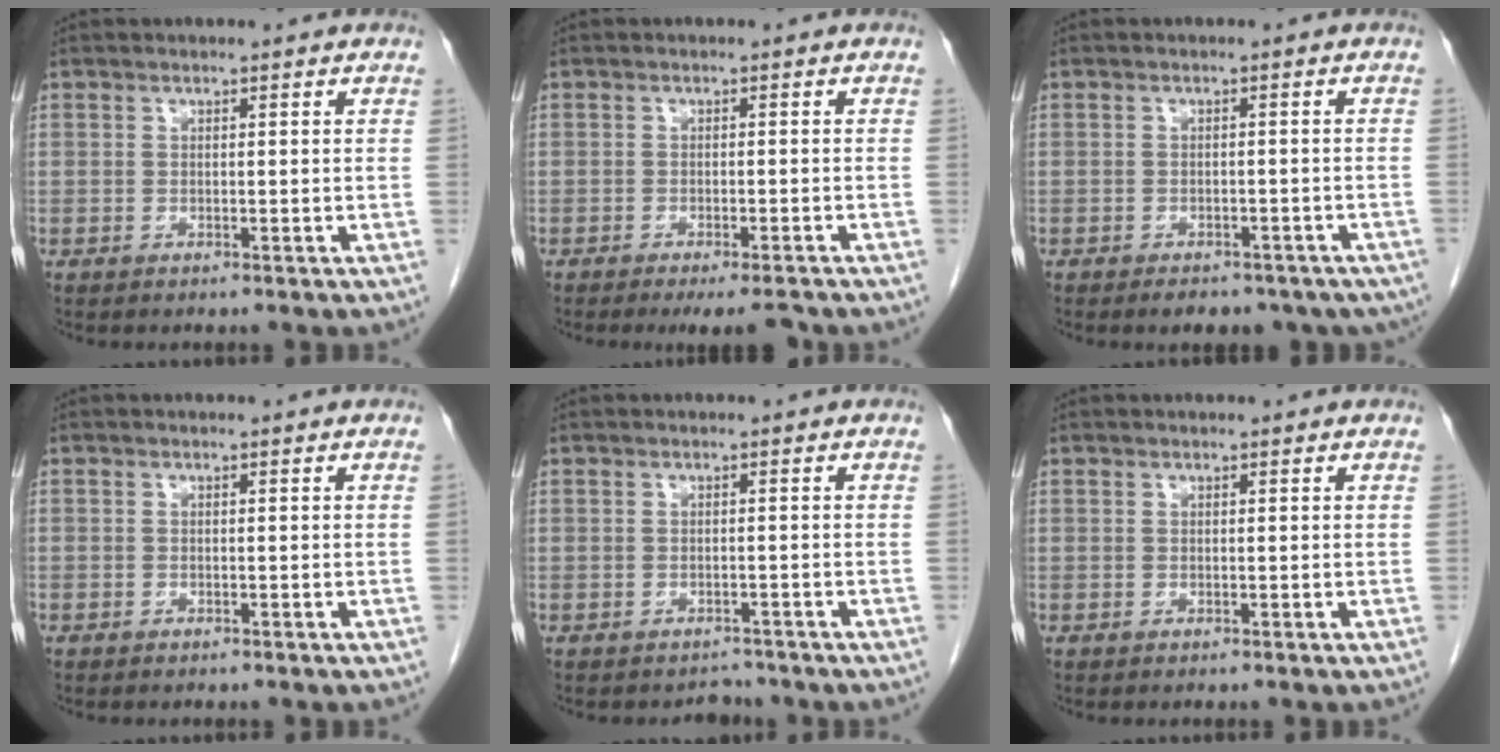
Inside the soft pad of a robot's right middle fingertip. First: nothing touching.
{"total": 4.9, "force": [-4.1, 0.7, 2.5], "torque": [-0.023, -0.006, -0.061]}
{"total": 10.4, "force": [-7.7, 5.4, 4.3], "torque": [-0.055, -0.004, -0.084]}
{"total": 0.0}
{"total": 1.7, "force": [-1.5, 0.7, -0.4], "torque": [0.004, -0.002, -0.020]}
{"total": 0.0}